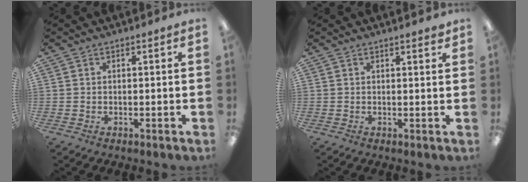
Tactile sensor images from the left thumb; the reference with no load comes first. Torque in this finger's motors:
{"motor_torque": [-0.04, -0.08, -0.24, -0.27, 0.06]}